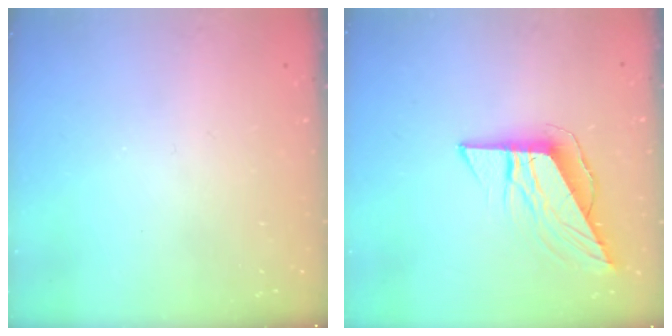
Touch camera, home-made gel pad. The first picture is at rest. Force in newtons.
{"total": 8.7, "press": 8.7, "slide": 0.3}